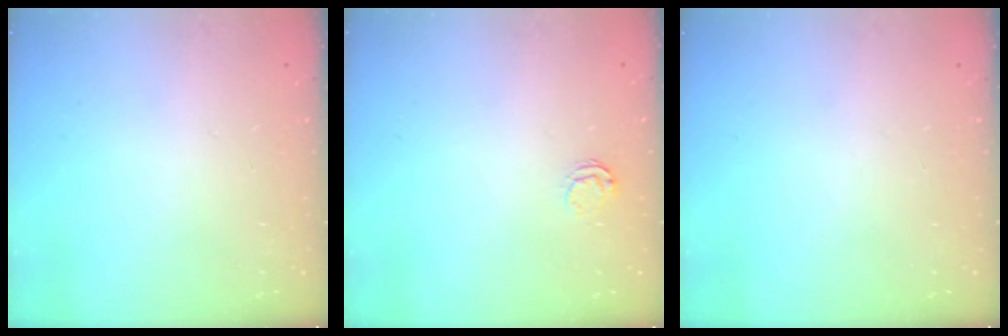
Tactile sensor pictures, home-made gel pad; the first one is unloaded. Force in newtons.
{"total": 3.1, "press": 3.1, "slide": 0.3}
{"total": 0.0}